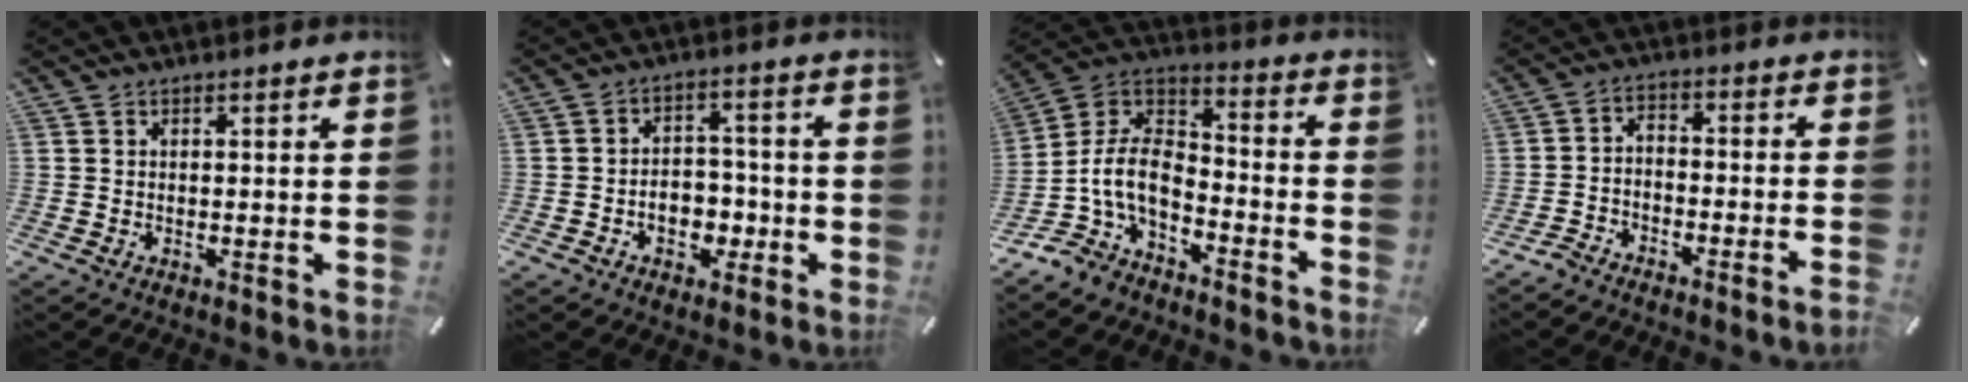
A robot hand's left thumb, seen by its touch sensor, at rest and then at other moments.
{"total": 7.2, "force": [-2.4, 5.7, 3.7], "torque": [-0.054, 0.020, -0.039]}
{"total": 10.7, "force": [-5.5, 6.8, 6.1], "torque": [-0.149, 0.011, -0.114]}
{"total": 5.6, "force": [-5.3, 0.4, 1.7], "torque": [-0.036, 0.004, -0.103]}